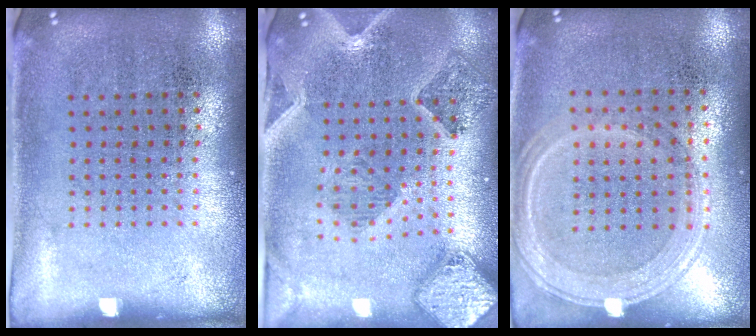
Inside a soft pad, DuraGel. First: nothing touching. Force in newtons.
{"total": 1.8, "press": 1.7, "slide": 0.4}
{"total": 1.2, "press": 1.2, "slide": 0.4}